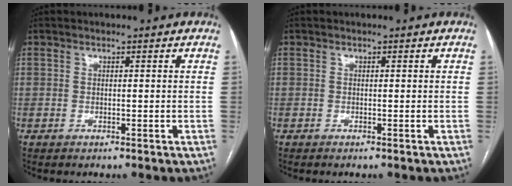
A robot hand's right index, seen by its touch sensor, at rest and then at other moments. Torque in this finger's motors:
{"motor_torque": [0.17, -0.15, -0.04, 0.01]}